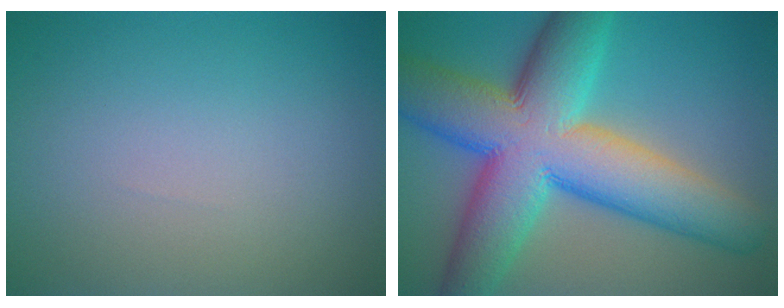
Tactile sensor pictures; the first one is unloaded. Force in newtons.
{"total": 14.6, "press": 14.6, "slide": 0.3}